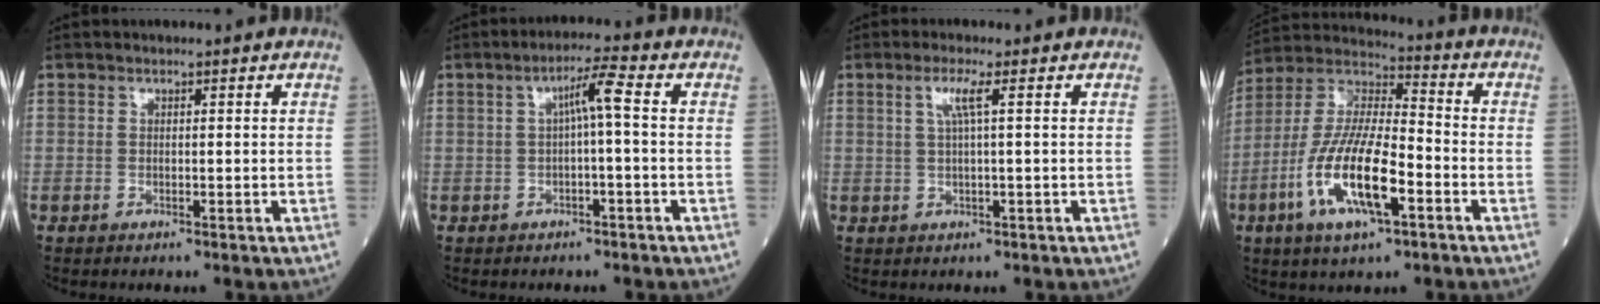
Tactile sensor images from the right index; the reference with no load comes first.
{"total": 4.2, "force": [0.2, 0.0, 4.1], "torque": [-0.070, 0.014, 0.004]}
{"total": 2.9, "force": [0.9, -0.4, 2.7], "torque": [-0.059, 0.005, 0.018]}
{"total": 15.5, "force": [-5.5, 3.9, 14.0], "torque": [-0.289, -0.005, -0.103]}